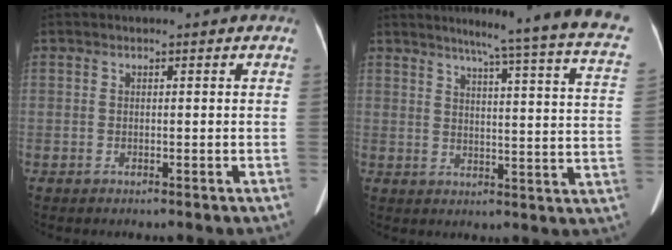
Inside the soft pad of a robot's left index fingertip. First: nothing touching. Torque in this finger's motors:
{"motor_torque": [-0.27, -0.78, -0.02, 0.05]}